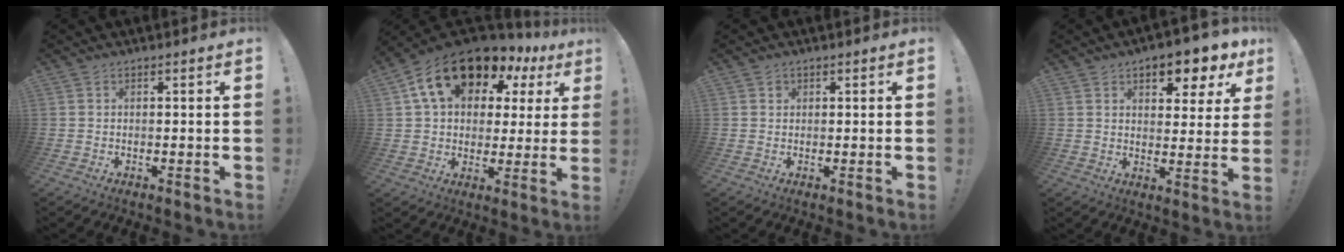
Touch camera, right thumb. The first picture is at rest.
{"total": 18.4, "force": [10.5, 10.8, 10.7], "torque": [-0.177, -0.055, 0.193]}
{"total": 1.1, "force": [0.6, 0.9, 0.0], "torque": [0.002, 0.000, 0.011]}
{"total": 8.3, "force": [5.2, 4.3, 4.8], "torque": [-0.048, -0.036, 0.087]}